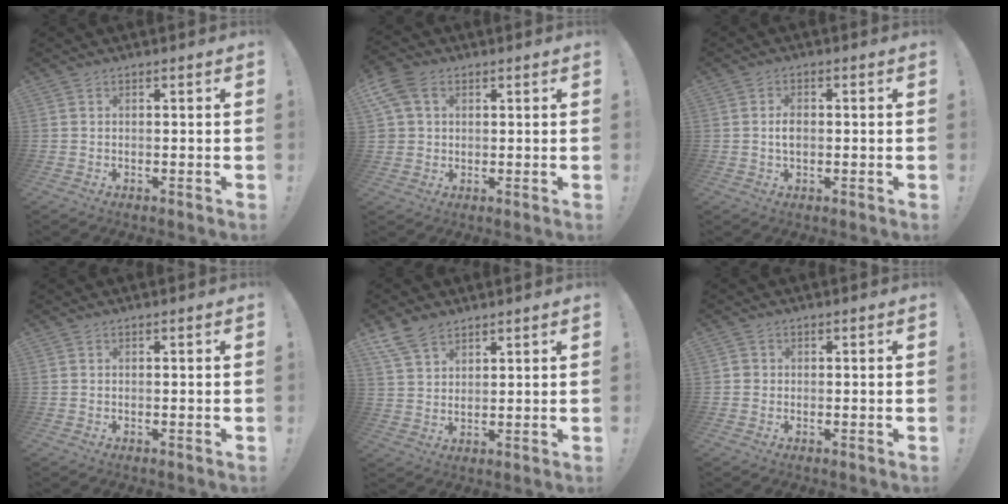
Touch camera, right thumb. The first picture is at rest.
{"total": 8.6, "force": [3.6, 6.4, 4.6], "torque": [-0.097, -0.005, 0.073]}
{"total": 3.3, "force": [-0.1, 2.0, 2.6], "torque": [-0.035, 0.002, -0.004]}
{"total": 0.0}
{"total": 8.0, "force": [5.9, 4.1, 3.5], "torque": [-0.069, -0.023, 0.117]}
{"total": 1.3, "force": [0.0, 1.3, 0.3], "torque": [-0.008, 0.005, 0.001]}